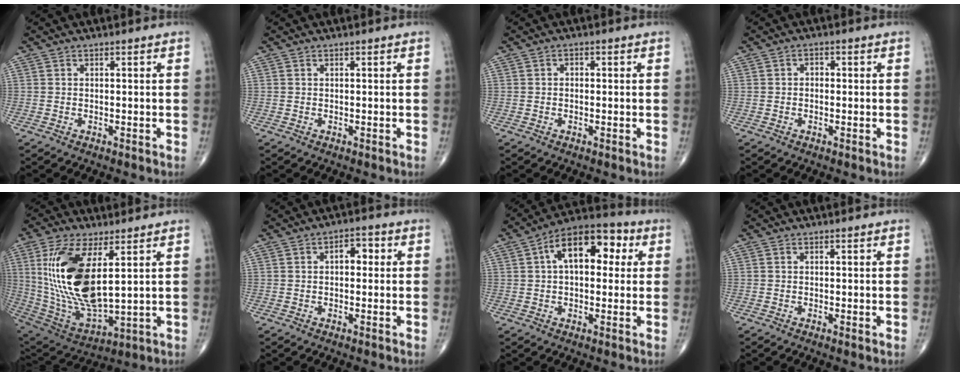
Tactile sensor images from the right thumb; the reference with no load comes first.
{"total": 0.0}
{"total": 1.0, "force": [0.1, 0.7, 0.6], "torque": [-0.007, 0.005, -0.001]}
{"total": 1.4, "force": [0.0, 1.0, 0.9], "torque": [-0.007, 0.007, -0.004]}
{"total": 20.5, "force": [5.0, 8.7, 17.9], "torque": [-0.366, -0.030, 0.107]}
{"total": 3.8, "force": [0.7, 2.3, 2.9], "torque": [-0.031, 0.011, 0.004]}
{"total": 14.1, "force": [3.6, 7.9, 11.1], "torque": [-0.150, 0.031, 0.046]}
{"total": 0.6, "force": [0.1, 0.0, 0.6], "torque": [-0.013, -0.005, -0.002]}